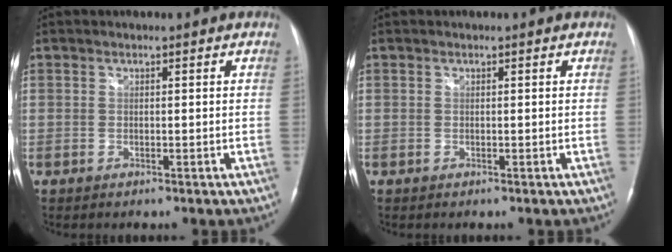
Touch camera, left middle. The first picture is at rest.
{"total": 0.0}